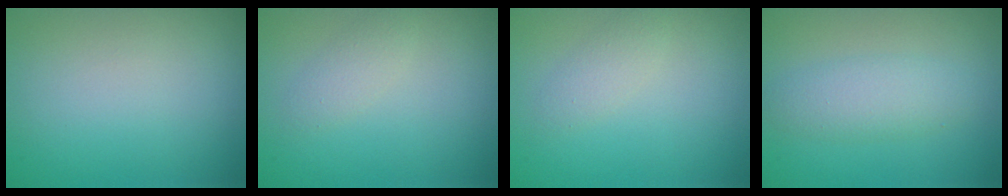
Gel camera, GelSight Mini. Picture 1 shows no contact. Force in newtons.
{"total": 1.3, "press": 1.3, "slide": 0.1}
{"total": 1.3, "press": 1.3, "slide": 0.1}
{"total": 2.9, "press": 2.9, "slide": 0.1}